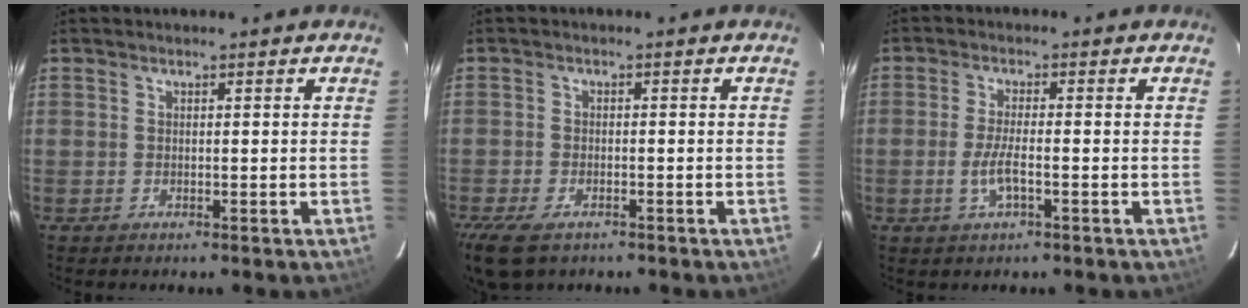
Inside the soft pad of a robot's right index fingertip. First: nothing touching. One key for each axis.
{"total": 7.4, "fx": -4.9, "fy": 3.7, "fz": 4.1, "tx": -0.105, "ty": -0.024, "tz": -0.091}
{"total": 4.1, "fx": -1.5, "fy": 0.8, "fz": 3.7, "tx": -0.078, "ty": -0.007, "tz": -0.029}